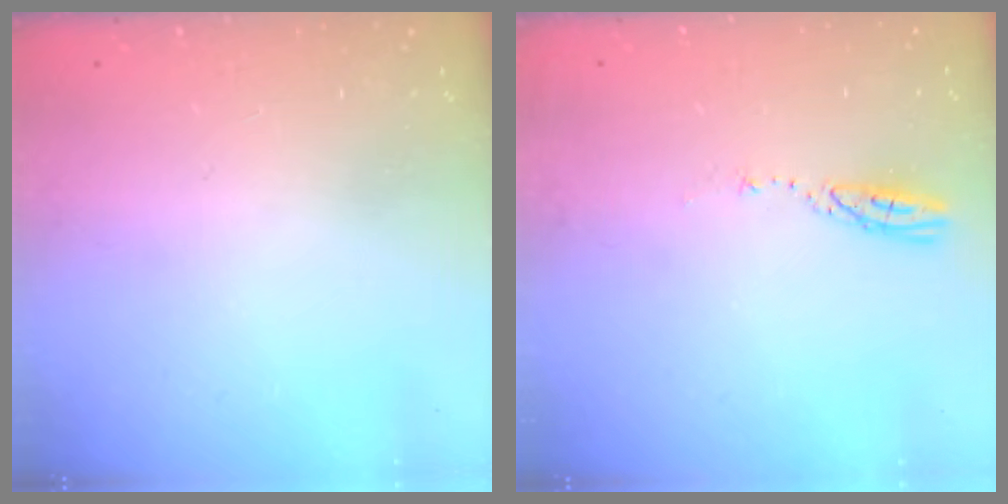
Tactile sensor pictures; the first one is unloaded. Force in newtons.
{"total": 3.5, "press": 3.5, "slide": 0.3}